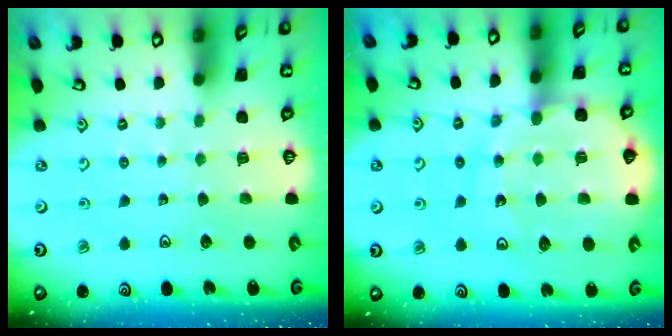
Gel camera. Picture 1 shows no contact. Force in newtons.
{"total": 15.4, "press": 14.9, "slide": 3.7}